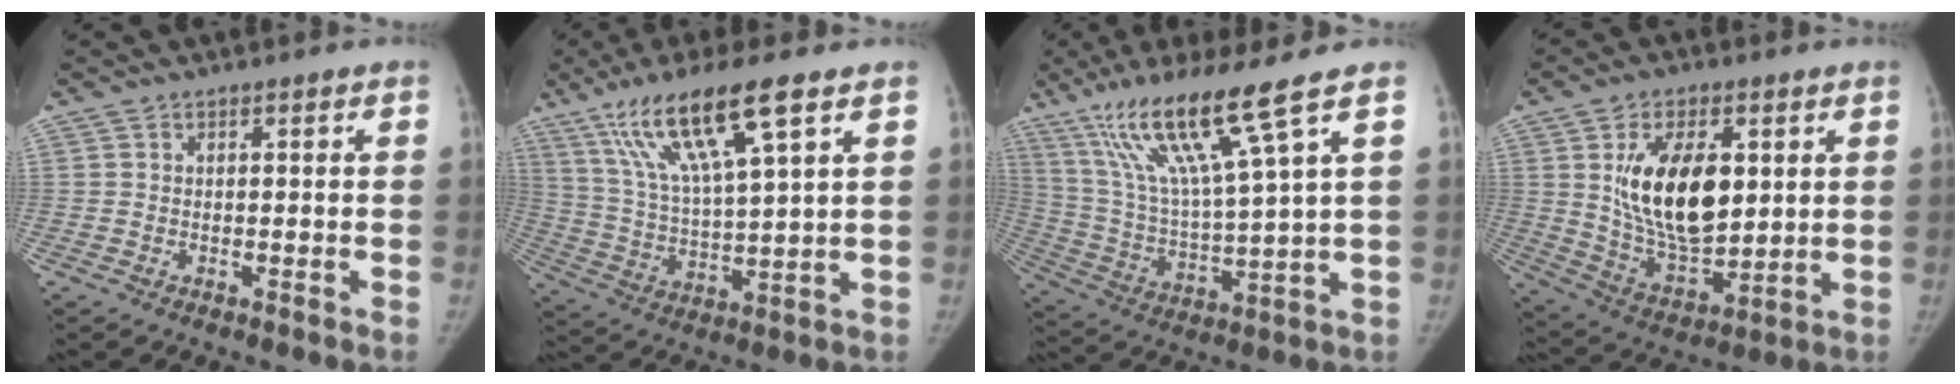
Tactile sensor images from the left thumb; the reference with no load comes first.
{"total": 16.4, "force": [9.2, 2.8, 13.3], "torque": [-0.259, -0.026, 0.180]}
{"total": 17.1, "force": [10.2, 0.0, 13.7], "torque": [-0.260, -0.046, 0.196]}
{"total": 17.3, "force": [3.8, 9.6, 13.9], "torque": [-0.210, -0.027, 0.081]}